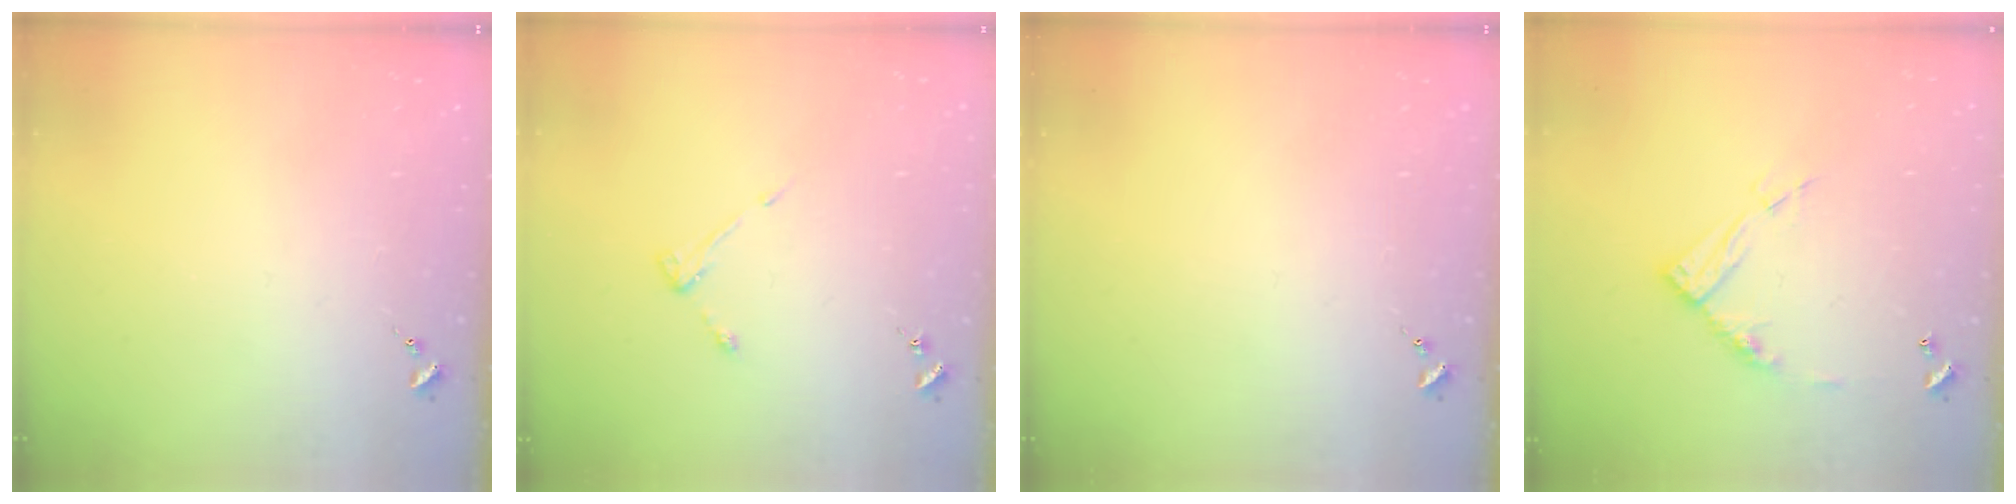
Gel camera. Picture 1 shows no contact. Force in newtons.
{"total": 3.2, "press": 3.1, "slide": 0.5}
{"total": 0.0}
{"total": 12.2, "press": 12.1, "slide": 0.9}